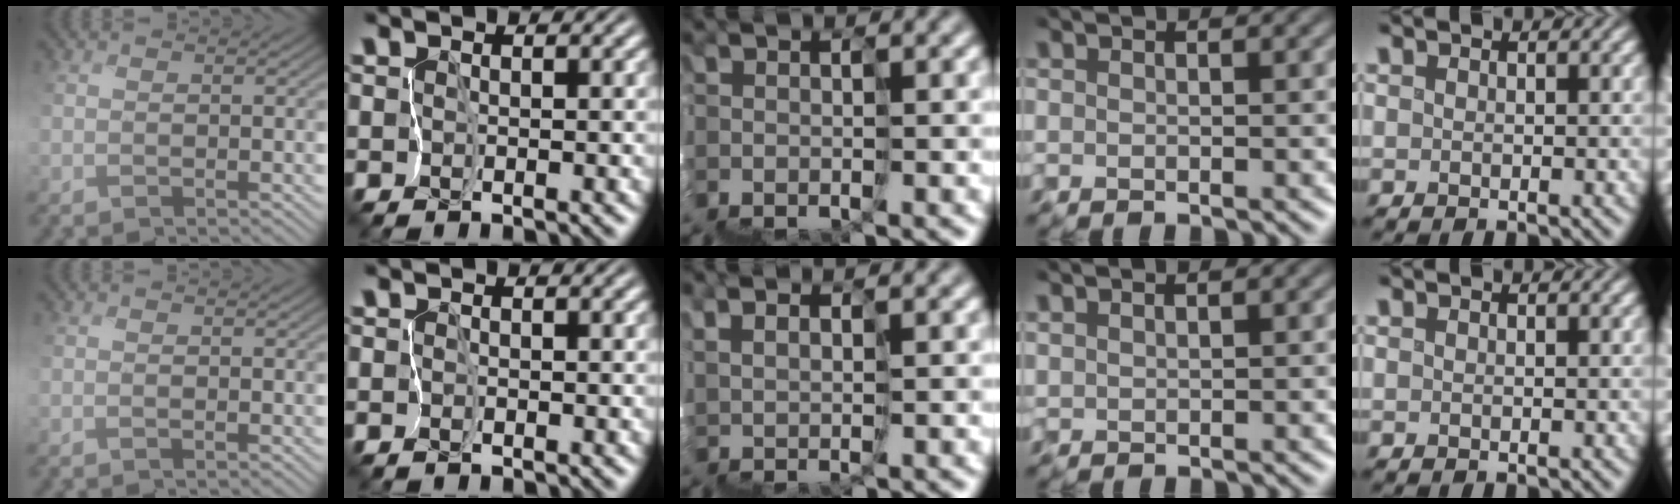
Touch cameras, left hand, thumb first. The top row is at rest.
{"thumb": {"total": 0.7, "force": [-0.3, 0.1, 0.7], "torque": [-0.014, -0.002, -0.004]}, "middle": {"total": 4.0, "force": [3.6, -1.0, -1.5], "torque": [0.018, 0.026, 0.063]}, "ring": {"total": 0.9, "force": [0.9, 0.1, 0.3], "torque": [-0.006, 0.000, 0.017]}}